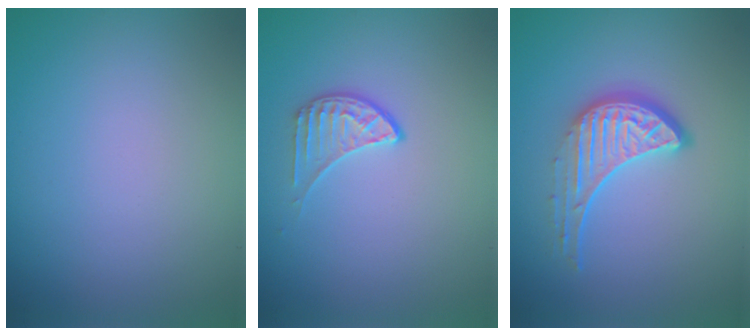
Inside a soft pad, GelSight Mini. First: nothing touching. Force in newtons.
{"total": 1.9, "press": 1.3, "slide": 1.3}
{"total": 4.6, "press": 3.3, "slide": 3.2}